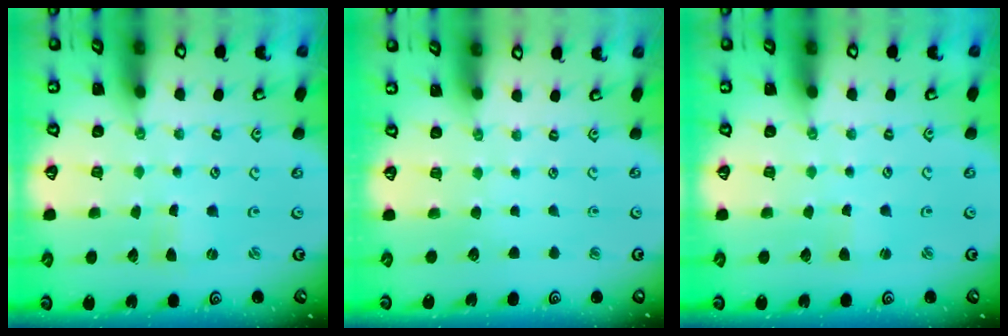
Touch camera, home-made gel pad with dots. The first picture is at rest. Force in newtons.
{"total": 0.0}
{"total": 1.6, "press": 1.6, "slide": 0.2}